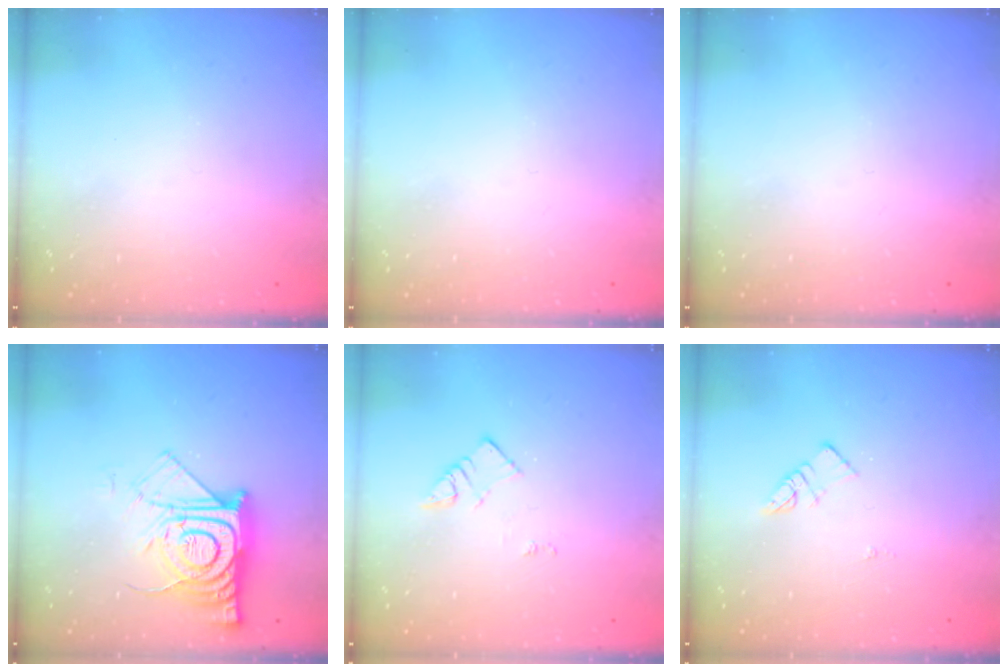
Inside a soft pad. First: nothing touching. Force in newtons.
{"total": 0.0}
{"total": 0.0}
{"total": 15.1, "press": 15.0, "slide": 1.2}
{"total": 2.7, "press": 2.6, "slide": 0.4}
{"total": 3.3, "press": 3.3, "slide": 0.3}